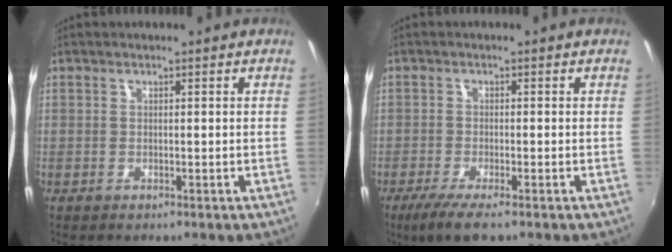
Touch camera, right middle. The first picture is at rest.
{"total": 5.5, "force": [-3.7, 0.7, 4.1], "torque": [-0.095, -0.023, -0.066]}